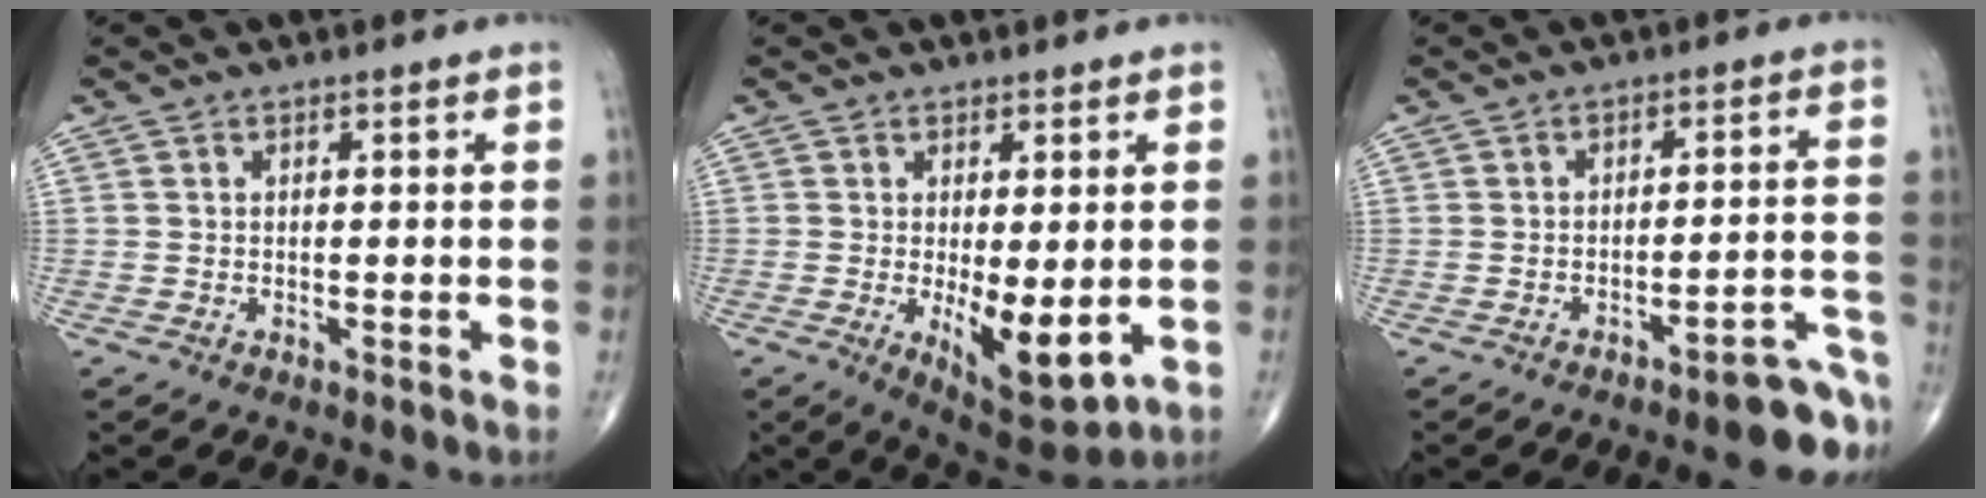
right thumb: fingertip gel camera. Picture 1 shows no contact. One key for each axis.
{"total": 9.5, "fx": -1.5, "fy": 3.6, "fz": 8.7, "tx": -0.124, "ty": -0.028, "tz": -0.010}
{"total": 8.4, "fx": -6.4, "fy": 1.9, "fz": 5.1, "tx": -0.038, "ty": 0.064, "tz": -0.081}